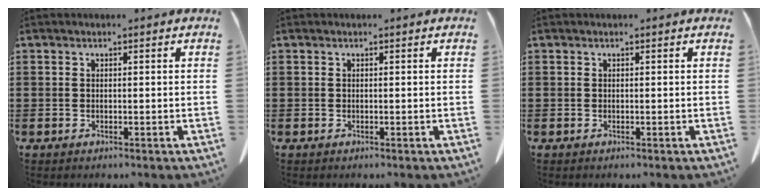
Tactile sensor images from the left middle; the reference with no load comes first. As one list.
[{"total": 0.0}, {"total": 0.0}]